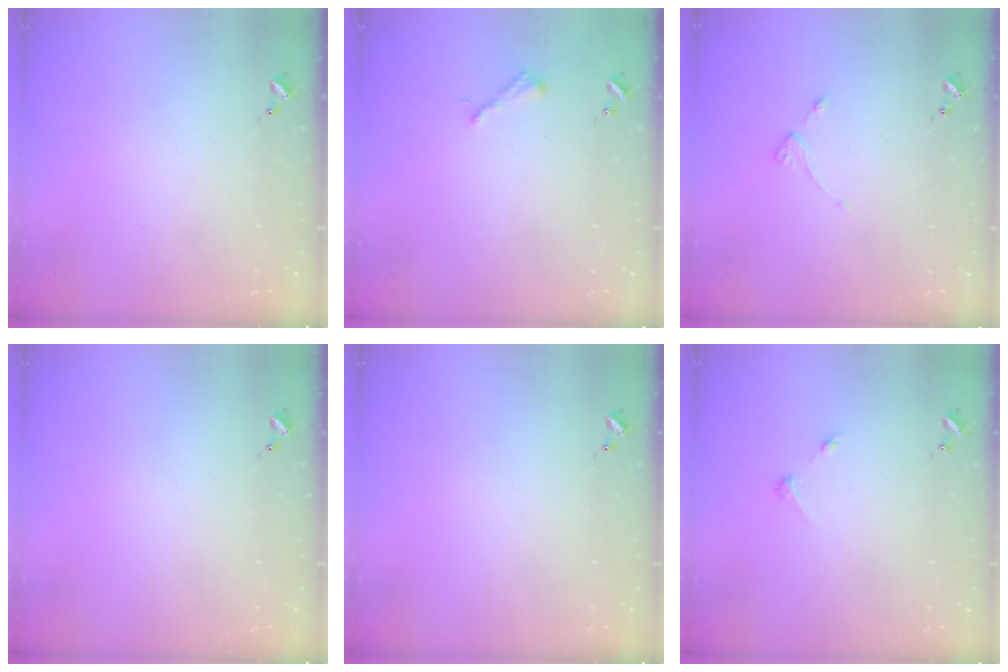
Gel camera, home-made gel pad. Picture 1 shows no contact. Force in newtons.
{"total": 3.6, "press": 3.6, "slide": 0.4}
{"total": 2.7, "press": 2.6, "slide": 0.5}
{"total": 0.0}
{"total": 0.0}
{"total": 2.8, "press": 2.8, "slide": 0.3}